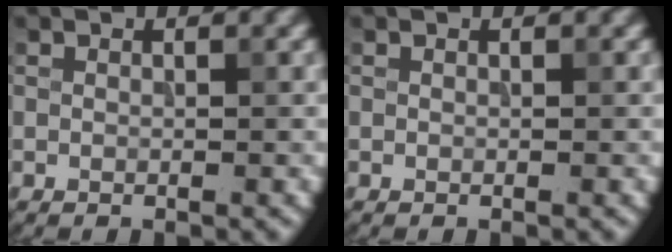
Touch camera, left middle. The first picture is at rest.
{"total": 0.0}